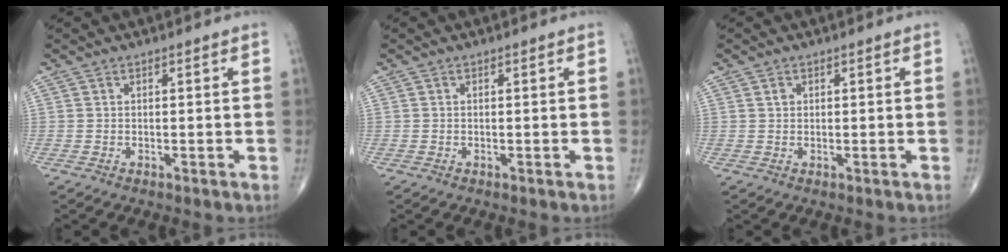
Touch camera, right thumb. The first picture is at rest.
{"total": 0.0}
{"total": 1.0, "force": [0.4, 0.8, 0.4], "torque": [-0.004, 0.000, 0.007]}